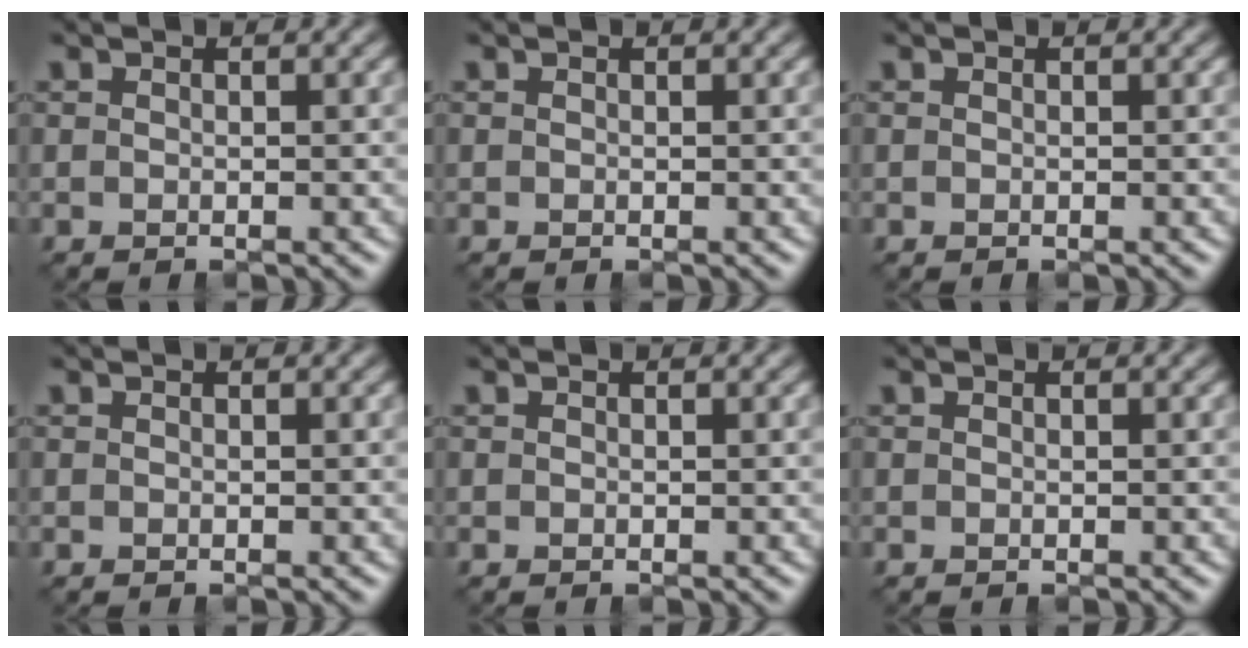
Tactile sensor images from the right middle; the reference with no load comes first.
{"total": 0.0}
{"total": 0.0}
{"total": 0.0}
{"total": 0.0}
{"total": 0.0}